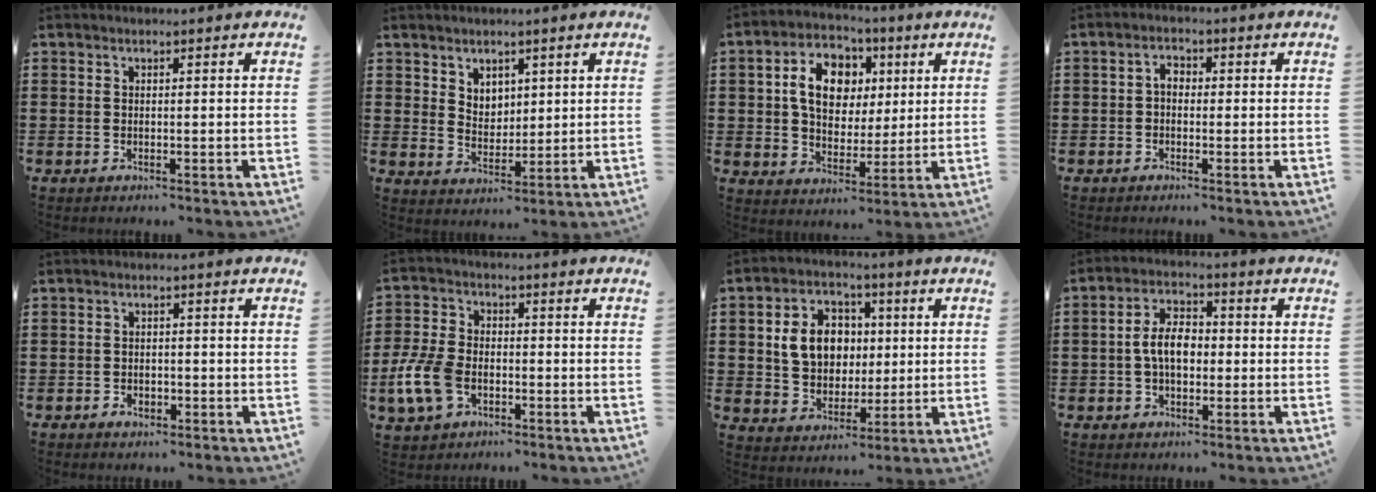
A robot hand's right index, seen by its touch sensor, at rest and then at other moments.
{"total": 4.1, "force": [3.0, 2.7, 0.5], "torque": [-0.023, 0.003, 0.058]}
{"total": 10.2, "force": [2.5, 7.4, 6.6], "torque": [-0.136, 0.015, 0.040]}
{"total": 1.6, "force": [-0.3, 0.8, 1.3], "torque": [-0.026, 0.005, -0.008]}
{"total": 1.5, "force": [-0.8, 1.1, 0.6], "torque": [-0.014, 0.000, -0.016]}
{"total": 7.6, "force": [-2.7, 4.7, 5.3], "torque": [-0.141, -0.002, -0.057]}
{"total": 8.6, "force": [1.4, 6.9, 4.9], "torque": [-0.108, 0.016, 0.023]}
{"total": 6.1, "force": [-0.3, 3.4, 5.1], "torque": [-0.108, 0.005, -0.010]}